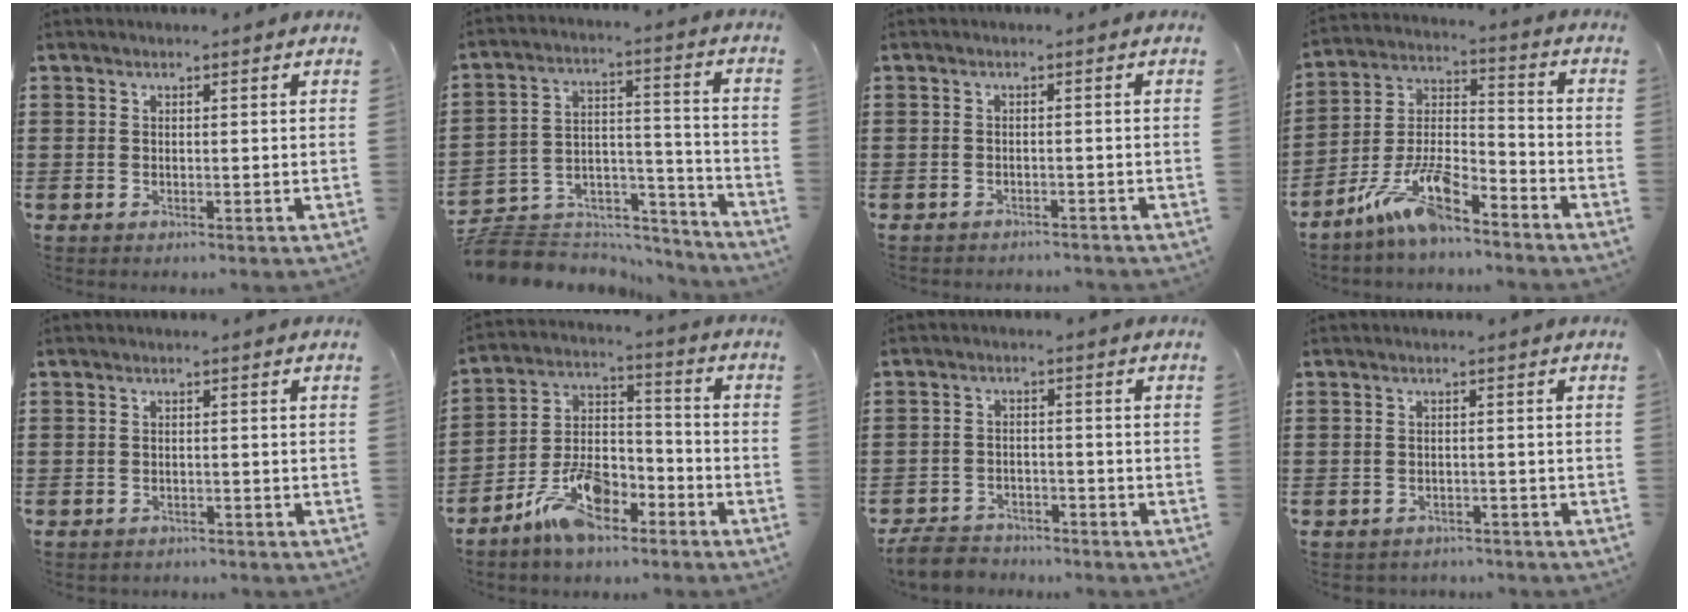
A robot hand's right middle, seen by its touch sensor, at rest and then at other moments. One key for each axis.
{"total": 6.7, "fx": -6.2, "fy": 2.5, "fz": 1.0, "tx": -0.025, "ty": 0.011, "tz": -0.123}
{"total": 1.2, "fx": -1.2, "fy": 0.1, "fz": 0.0, "tx": -0.003, "ty": 0.001, "tz": -0.025}
{"total": 11.4, "fx": -8.8, "fy": 2.6, "fz": 6.7, "tx": -0.149, "ty": 0.010, "tz": -0.171}
{"total": 1.0, "fx": -0.9, "fy": 0.2, "fz": 0.0, "tx": -0.003, "ty": -0.001, "tz": -0.020}
{"total": 11.3, "fx": -8.1, "fy": 4.7, "fz": 6.3, "tx": -0.127, "ty": 0.027, "tz": -0.154}
{"total": 3.9, "fx": -3.8, "fy": 0.9, "fz": 0.3, "tx": -0.022, "ty": 0.001, "tz": -0.084}
{"total": 1.5, "fx": -1.5, "fy": 0.4, "fz": -0.1, "tx": -0.004, "ty": 0.000, "tz": -0.033}